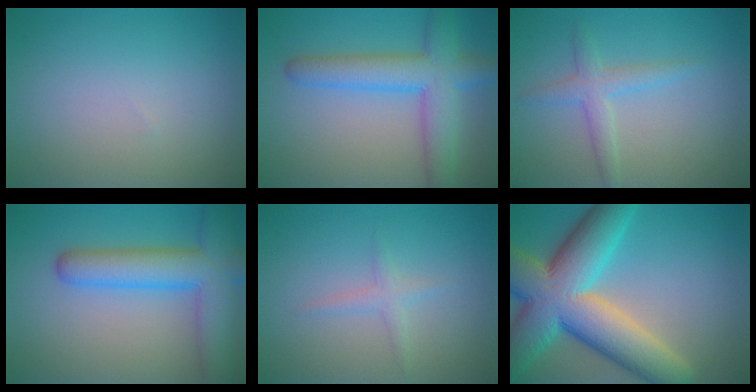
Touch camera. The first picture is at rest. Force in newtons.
{"total": 6.3, "press": 6.3, "slide": 0.3}
{"total": 2.4, "press": 2.4, "slide": 0.1}
{"total": 6.5, "press": 6.5, "slide": 0.3}
{"total": 1.3, "press": 1.3, "slide": 0.0}
{"total": 13.5, "press": 13.5, "slide": 0.6}